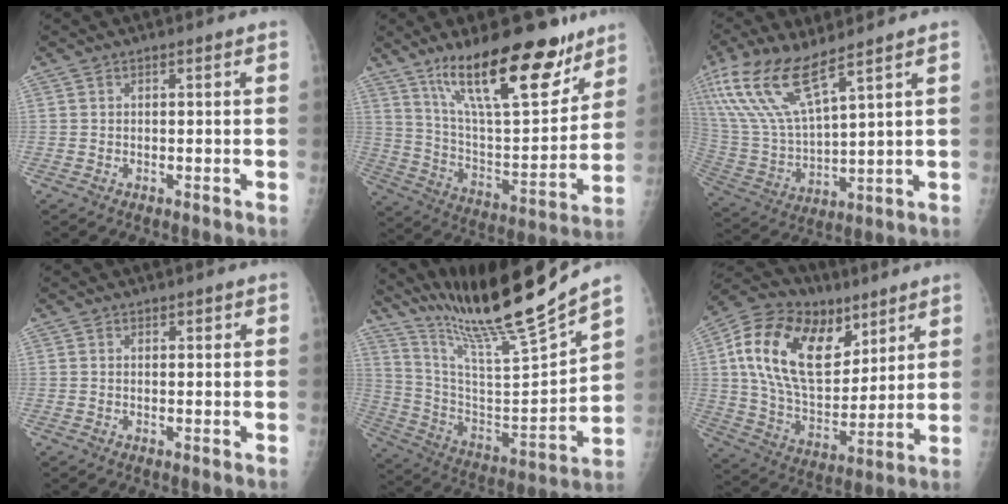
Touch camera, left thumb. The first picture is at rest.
{"total": 23.6, "force": [15.7, 7.8, 15.8], "torque": [-0.209, -0.078, 0.266]}
{"total": 15.4, "force": [9.9, 4.1, 11.0], "torque": [-0.238, -0.040, 0.209]}
{"total": 0.8, "force": [0.2, 0.6, 0.4], "torque": [0.003, 0.001, 0.001]}
{"total": 21.4, "force": [18.7, -0.2, 10.3], "torque": [-0.162, -0.116, 0.329]}
{"total": 24.3, "force": [10.0, 14.8, 16.5], "torque": [-0.271, -0.018, 0.176]}